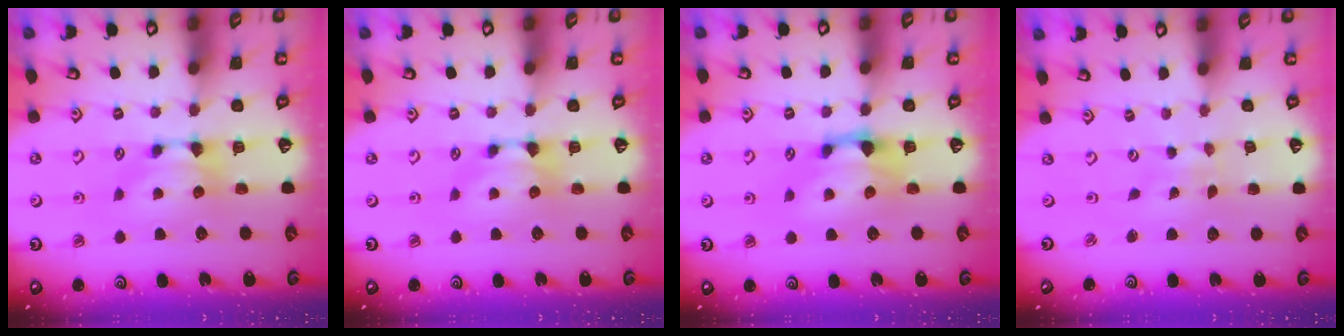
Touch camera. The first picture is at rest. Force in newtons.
{"total": 0.0}
{"total": 1.7, "press": 1.1, "slide": 1.3}
{"total": 6.4, "press": 6.4, "slide": 0.4}